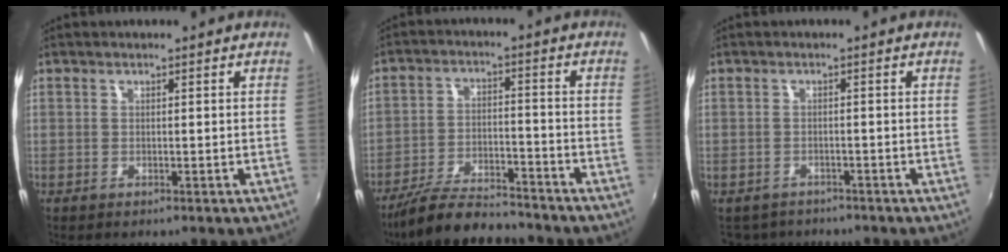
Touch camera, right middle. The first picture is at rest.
{"total": 13.0, "force": [-11.5, 2.5, 5.5], "torque": [-0.130, -0.017, -0.193]}
{"total": 4.6, "force": [-4.1, 2.0, 0.9], "torque": [-0.028, -0.012, -0.061]}